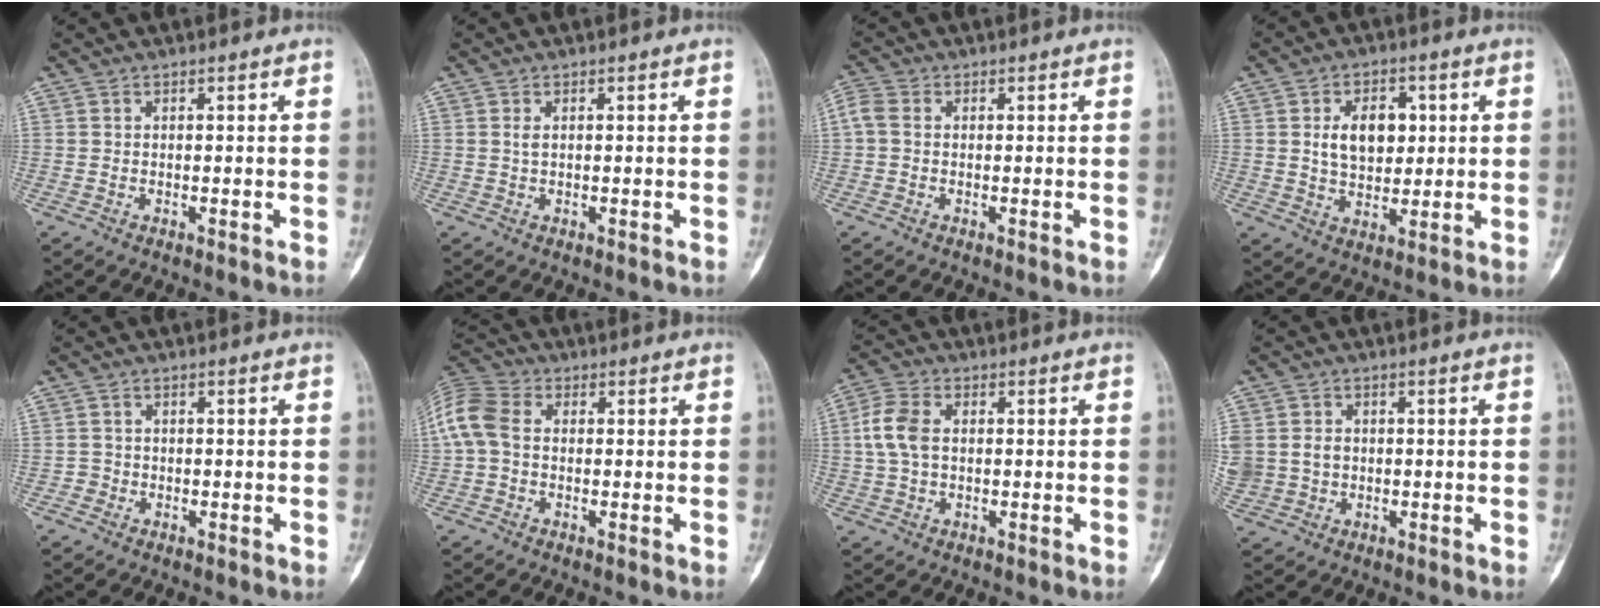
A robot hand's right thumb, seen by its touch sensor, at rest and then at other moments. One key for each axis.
{"total": 0.7, "fx": 0.2, "fy": 0.4, "fz": 0.6, "tx": -0.011, "ty": 0.002, "tz": 0.004}
{"total": 3.0, "fx": 0.2, "fy": 2.2, "fz": 2.0, "tx": -0.050, "ty": 0.008, "tz": -0.008}
{"total": 9.1, "fx": 1.8, "fy": 6.1, "fz": 6.6, "tx": -0.078, "ty": -0.006, "tz": 0.034}
{"total": 1.2, "fx": -0.6, "fy": 1.1, "fz": -0.1, "tx": 0.014, "ty": 0.008, "tz": -0.018}
{"total": 8.7, "fx": 0.2, "fy": 6.3, "fz": 6.0, "tx": -0.134, "ty": 0.026, "tz": -0.007}
{"total": 6.4, "fx": 0.4, "fy": 4.3, "fz": 4.8, "tx": -0.105, "ty": 0.016, "tz": 0.002}
{"total": 8.0, "fx": 0.2, "fy": 7.0, "fz": 3.8, "tx": -0.098, "ty": 0.015, "tz": 0.016}